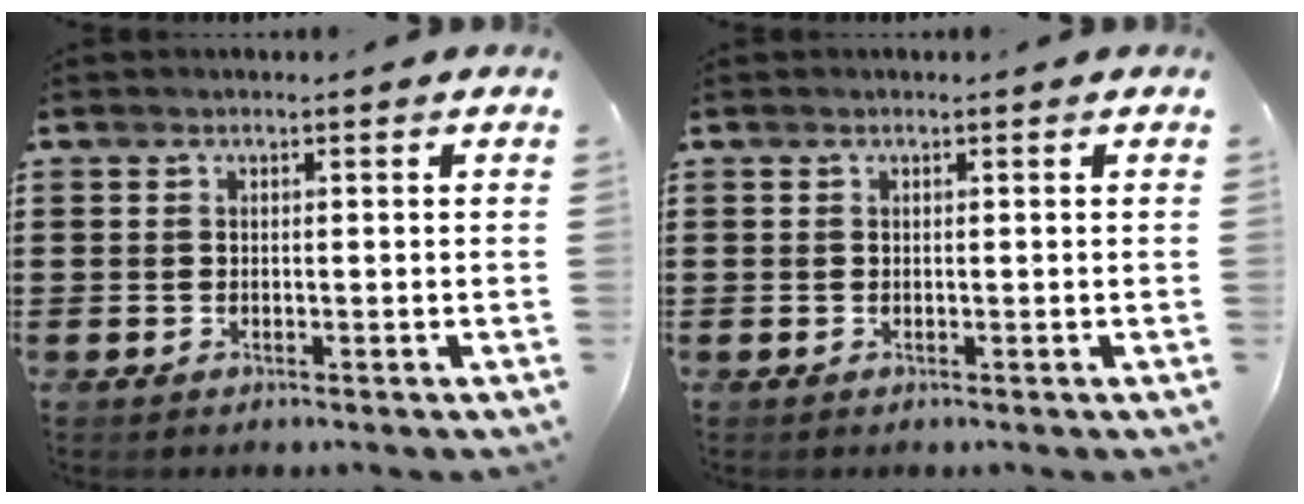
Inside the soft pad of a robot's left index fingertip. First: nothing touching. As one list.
[{"total": 0.0}]